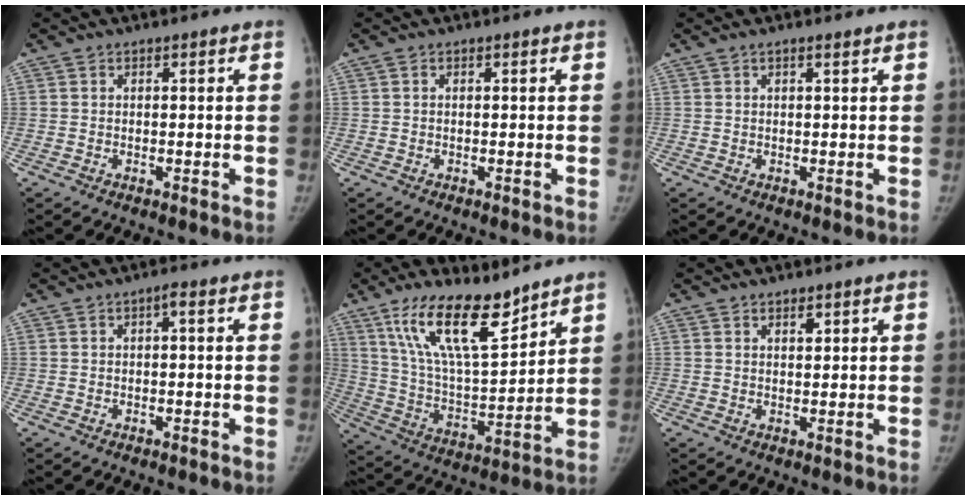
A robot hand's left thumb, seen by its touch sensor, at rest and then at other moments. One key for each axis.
{"total": 0.0}
{"total": 1.2, "fx": 0.8, "fy": 0.2, "fz": 0.8, "tx": -0.017, "ty": 0.002, "tz": 0.015}
{"total": 1.1, "fx": 0.0, "fy": 0.3, "fz": 1.0, "tx": -0.014, "ty": 0.008, "tz": -0.004}
{"total": 16.9, "fx": 11.7, "fy": 5.0, "fz": 11.1, "tx": -0.174, "ty": -0.065, "tz": 0.226}
{"total": 1.5, "fx": 0.9, "fy": 0.7, "fz": 0.9, "tx": -0.003, "ty": -0.005, "tz": 0.014}